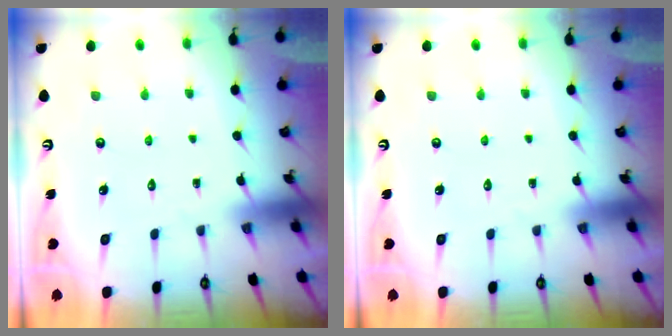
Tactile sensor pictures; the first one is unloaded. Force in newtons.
{"total": 0.0}